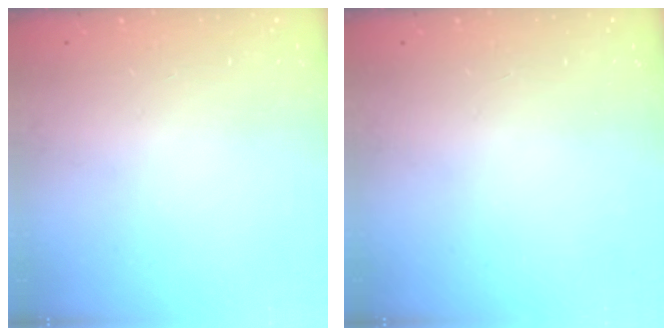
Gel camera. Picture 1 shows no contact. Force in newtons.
{"total": 0.0}